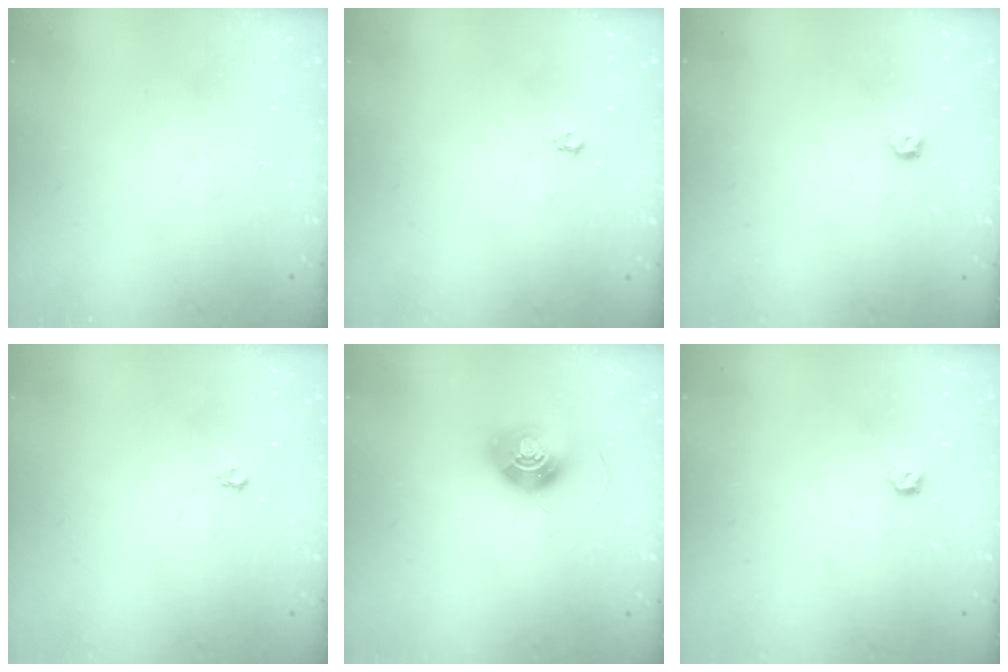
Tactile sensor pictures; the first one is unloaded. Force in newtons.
{"total": 3.6, "press": 3.5, "slide": 0.8}
{"total": 2.8, "press": 2.7, "slide": 0.8}
{"total": 3.6, "press": 3.5, "slide": 0.8}
{"total": 10.0, "press": 10.0, "slide": 0.4}
{"total": 2.8, "press": 2.7, "slide": 0.8}